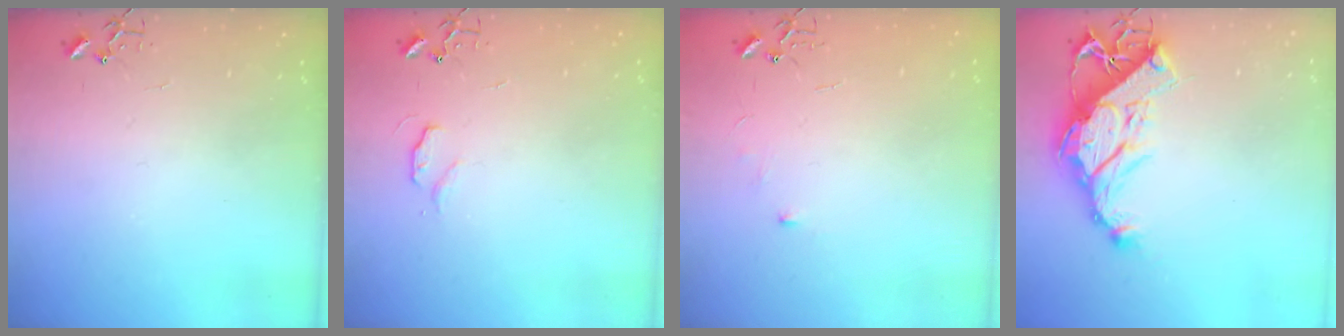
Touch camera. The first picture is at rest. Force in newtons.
{"total": 4.9, "press": 4.9, "slide": 0.6}
{"total": 5.4, "press": 5.3, "slide": 0.7}
{"total": 15.6, "press": 15.4, "slide": 2.1}